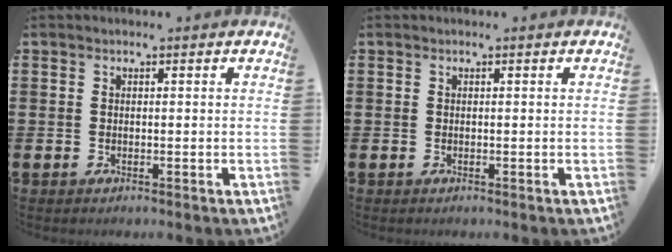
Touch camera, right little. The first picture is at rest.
{"total": 0.0}